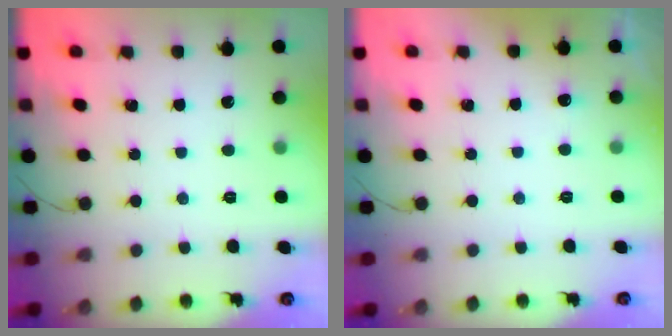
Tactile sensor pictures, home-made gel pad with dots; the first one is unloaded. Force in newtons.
{"total": 2.8, "press": 2.5, "slide": 1.2}